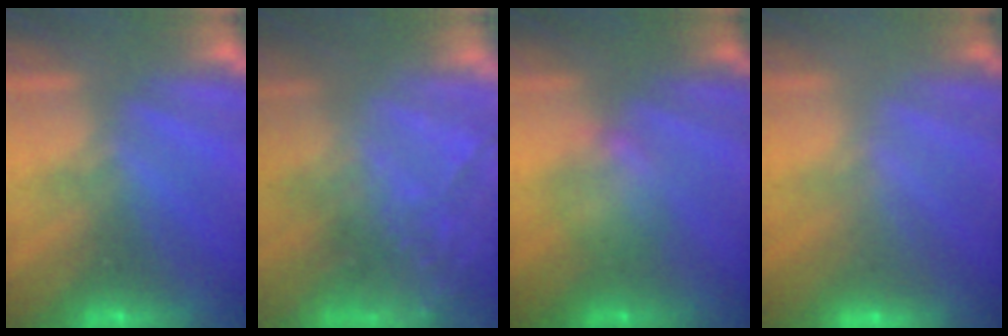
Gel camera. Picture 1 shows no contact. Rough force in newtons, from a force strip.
{"total": 9.6}
{"total": 2.1}
{"total": 2.2}